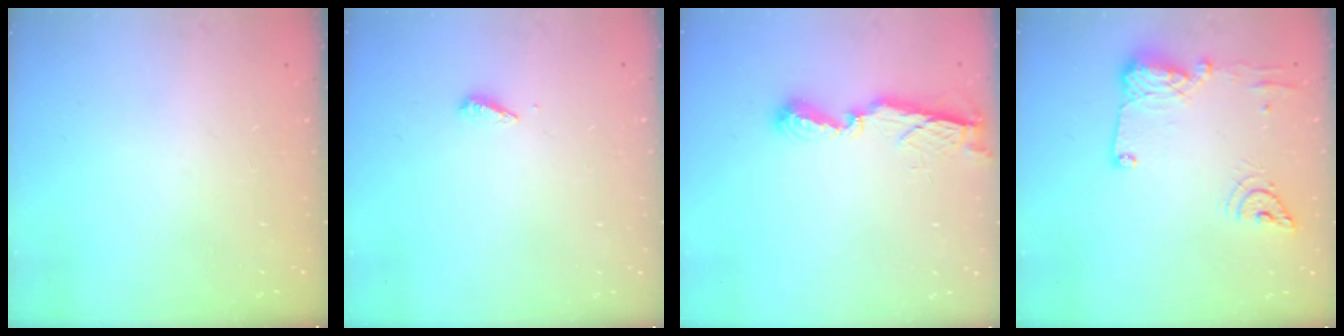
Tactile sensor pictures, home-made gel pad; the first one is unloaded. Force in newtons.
{"total": 2.8, "press": 2.8, "slide": 0.2}
{"total": 7.2, "press": 7.2, "slide": 0.2}
{"total": 14.2, "press": 14.0, "slide": 1.8}